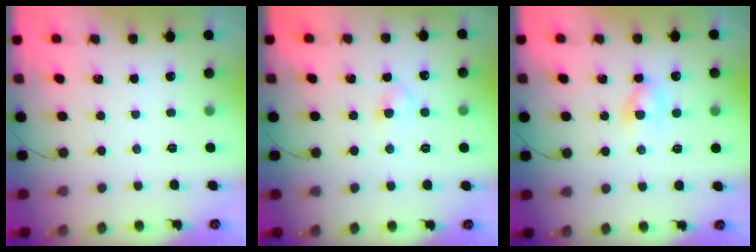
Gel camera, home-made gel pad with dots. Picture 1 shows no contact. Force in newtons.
{"total": 2.3, "press": 2.1, "slide": 1.0}
{"total": 2.5, "press": 2.2, "slide": 1.1}